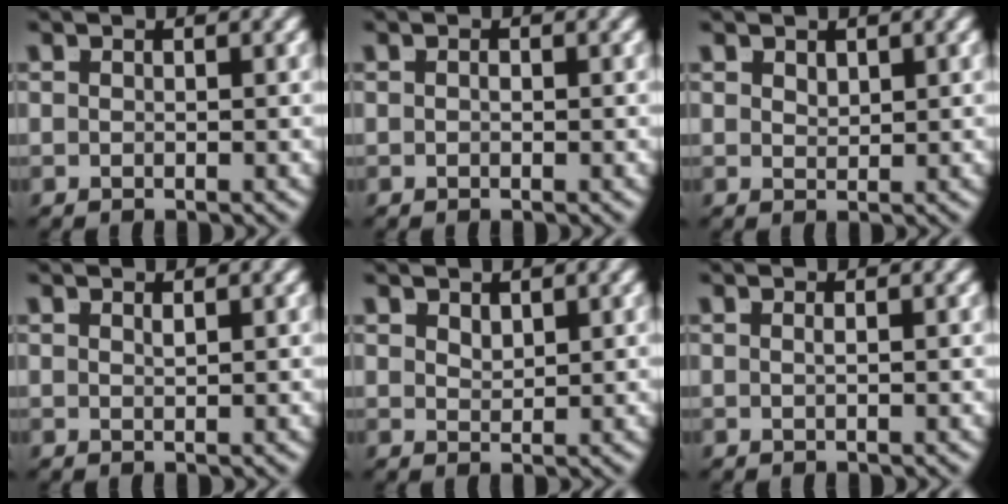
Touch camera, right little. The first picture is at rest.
{"total": 0.0}
{"total": 1.0, "force": [0.9, -0.4, 0.2], "torque": [0.004, -0.009, 0.026]}
{"total": 0.7, "force": [0.3, -0.6, 0.2], "torque": [0.000, -0.005, 0.010]}
{"total": 1.3, "force": [1.2, -0.4, 0.3], "torque": [0.003, -0.010, 0.031]}
{"total": 0.6, "force": [-0.2, -0.4, 0.4], "torque": [-0.007, -0.004, -0.002]}